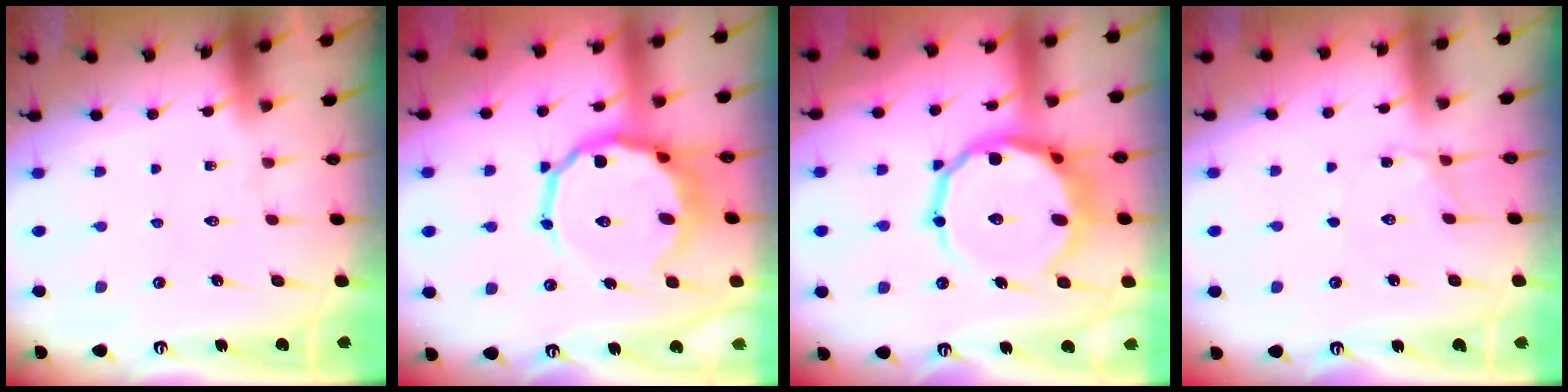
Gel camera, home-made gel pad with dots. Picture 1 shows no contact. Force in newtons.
{"total": 12.2, "press": 11.8, "slide": 3.1}
{"total": 16.4, "press": 16.1, "slide": 3.0}
{"total": 2.3, "press": 2.2, "slide": 0.6}